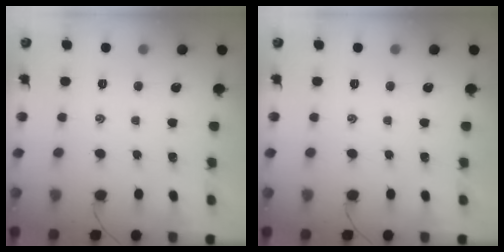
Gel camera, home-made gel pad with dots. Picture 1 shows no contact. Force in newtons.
{"total": 0.0}